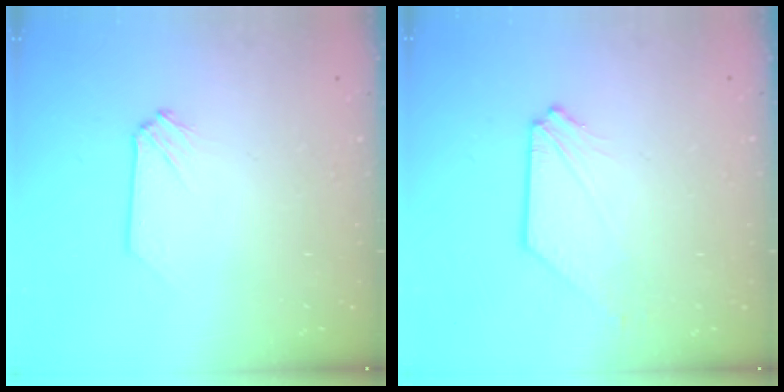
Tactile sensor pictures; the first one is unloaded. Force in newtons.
{"total": 1.2, "press": 1.2, "slide": 0.2}